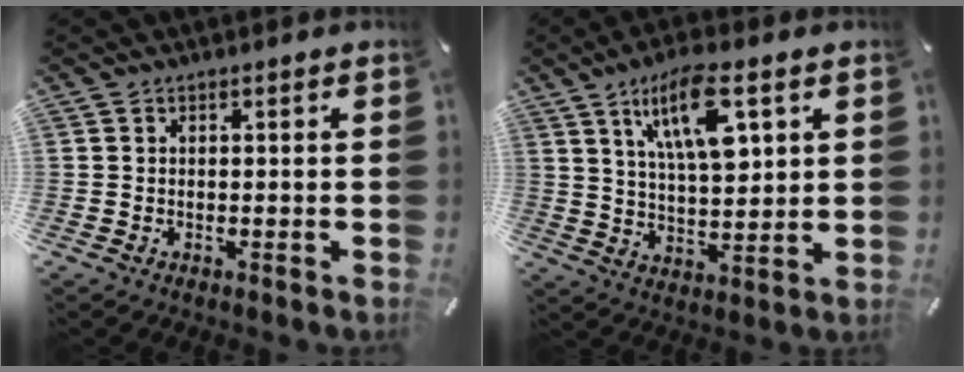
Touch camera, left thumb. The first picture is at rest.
{"total": 14.0, "force": [6.6, 5.6, 11.0], "torque": [-0.181, -0.011, 0.111]}